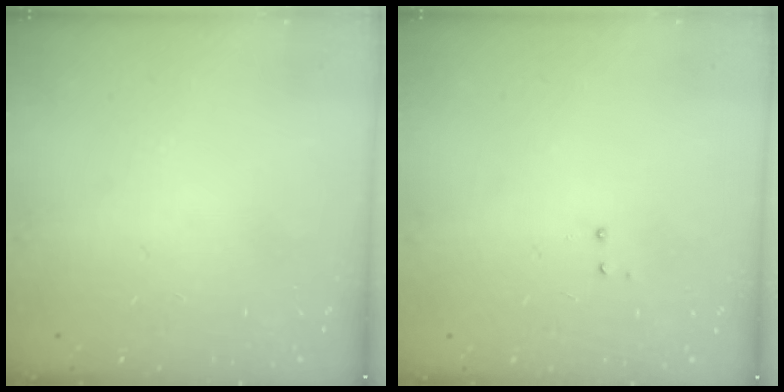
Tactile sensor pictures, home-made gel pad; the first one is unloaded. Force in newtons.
{"total": 2.9, "press": 2.8, "slide": 0.6}